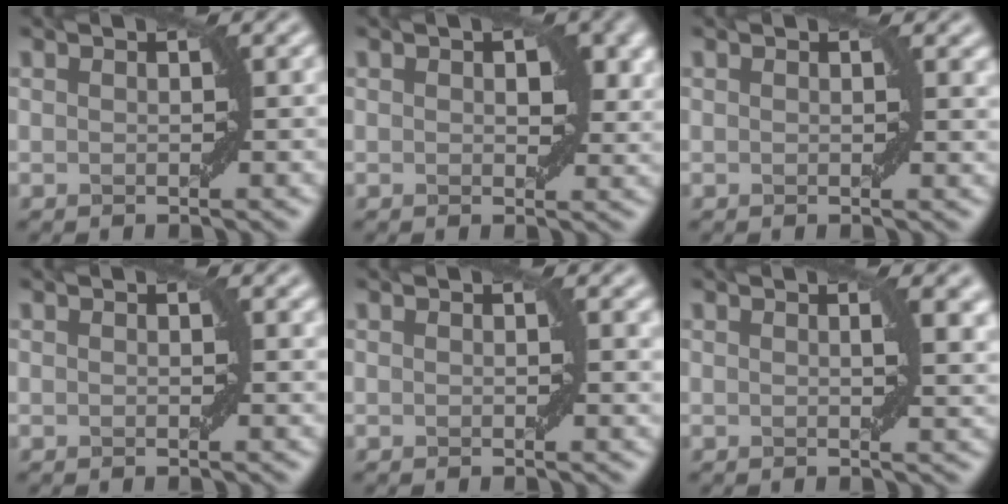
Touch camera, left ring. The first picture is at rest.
{"total": 3.5, "force": [0.9, 1.9, 2.7], "torque": [-0.032, -0.002, 0.016]}
{"total": 1.0, "force": [0.5, 0.2, 0.7], "torque": [-0.005, -0.003, 0.010]}
{"total": 0.7, "force": [0.4, 0.3, 0.5], "torque": [-0.001, -0.004, 0.007]}
{"total": 0.9, "force": [0.4, 0.1, 0.7], "torque": [-0.006, -0.004, 0.007]}
{"total": 3.1, "force": [1.0, 0.9, 2.8], "torque": [-0.030, 0.002, 0.016]}